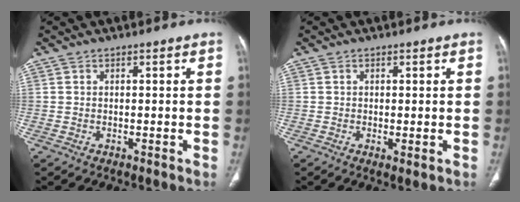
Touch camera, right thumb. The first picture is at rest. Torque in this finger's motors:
{"motor_torque": [-0.09, -0.02, -0.02, 0.01, -0.02]}